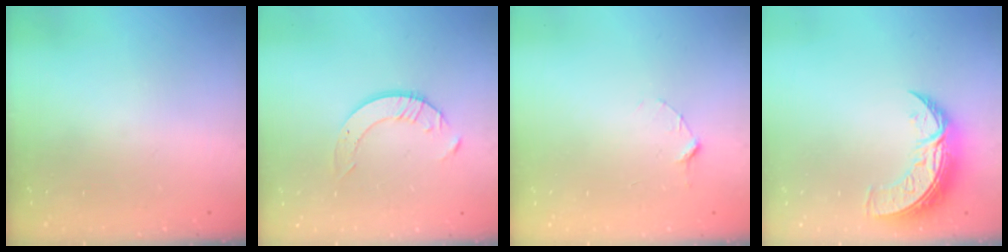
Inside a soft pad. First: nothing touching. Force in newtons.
{"total": 4.2, "press": 4.2, "slide": 0.5}
{"total": 2.9, "press": 2.9, "slide": 0.3}
{"total": 9.7, "press": 9.7, "slide": 0.8}